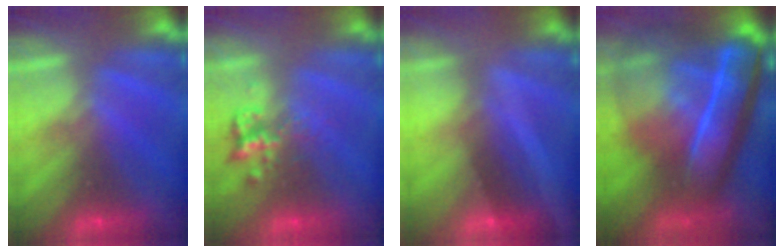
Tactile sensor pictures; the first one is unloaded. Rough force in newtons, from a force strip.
{"total": 2.3}
{"total": 2.1}
{"total": 7.7}